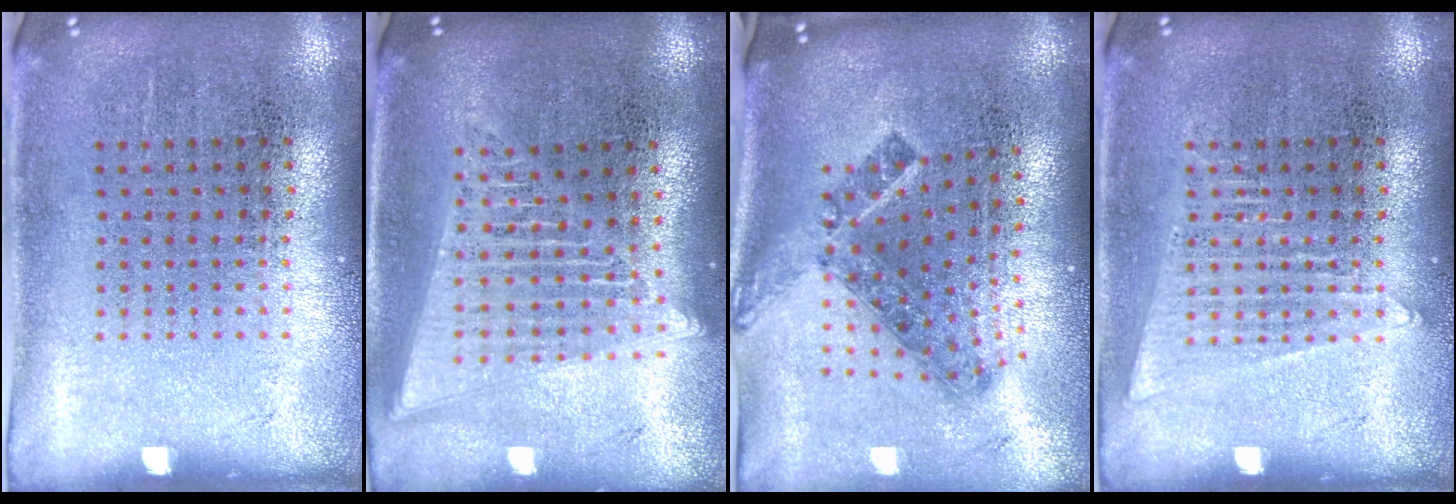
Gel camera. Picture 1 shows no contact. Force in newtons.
{"total": 2.0, "press": 1.8, "slide": 1.0}
{"total": 1.6, "press": 1.1, "slide": 1.1}
{"total": 1.6, "press": 1.6, "slide": 0.1}